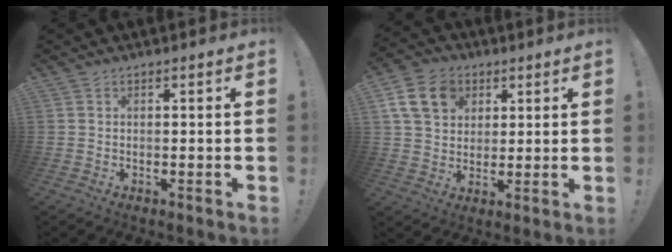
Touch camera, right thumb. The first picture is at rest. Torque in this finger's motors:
{"motor_torque": [1.03, 1.66, 0.26, -0.16, 0.13]}